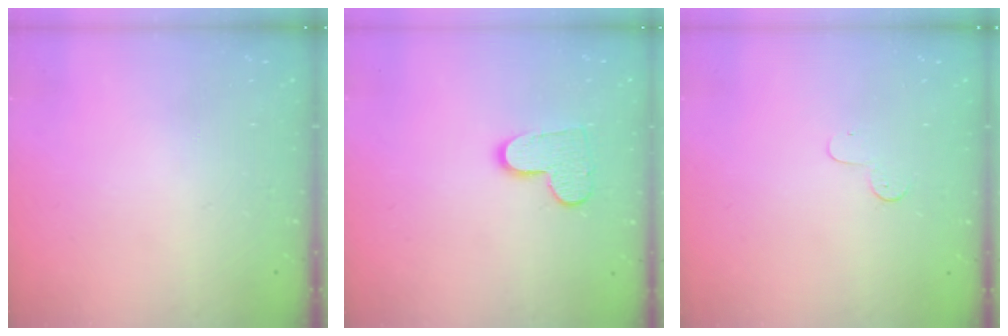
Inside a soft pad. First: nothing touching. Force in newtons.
{"total": 10.0, "press": 10.0, "slide": 0.7}
{"total": 3.7, "press": 3.7, "slide": 0.3}